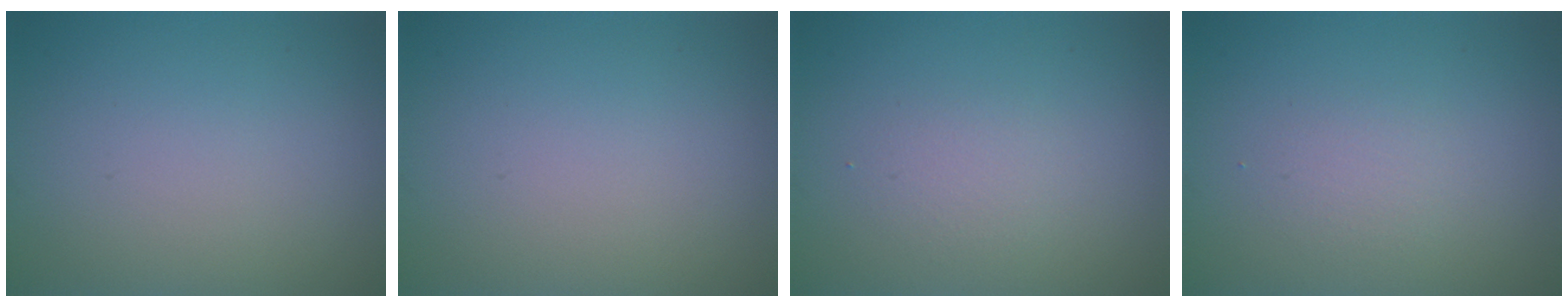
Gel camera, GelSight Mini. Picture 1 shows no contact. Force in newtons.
{"total": 0.0}
{"total": 1.4, "press": 1.4, "slide": 0.0}
{"total": 1.3, "press": 1.3, "slide": 0.0}